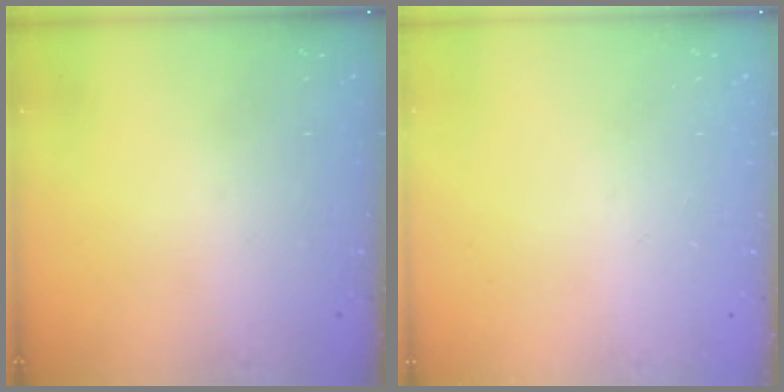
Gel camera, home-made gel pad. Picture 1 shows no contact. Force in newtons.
{"total": 0.0}